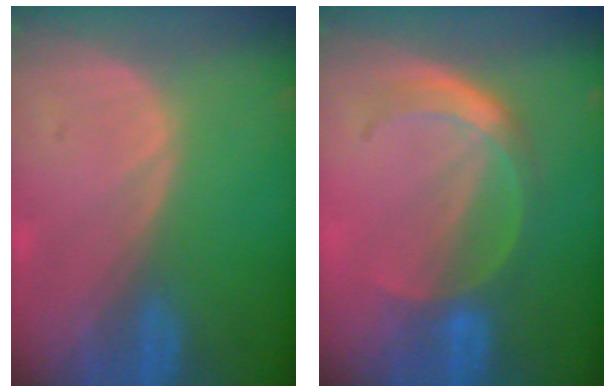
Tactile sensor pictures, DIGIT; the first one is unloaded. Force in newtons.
{"total": 5.6, "press": 5.1, "slide": 2.3}